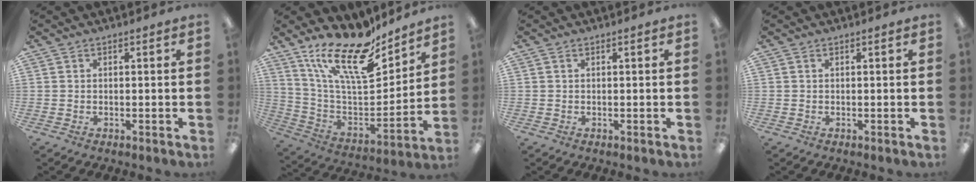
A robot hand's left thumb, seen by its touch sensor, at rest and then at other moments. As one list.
[{"total": 21.9, "force": [16.2, 7.3, 12.9], "torque": [-0.242, -0.112, 0.282]}, {"total": 0.0}, {"total": 0.0}]